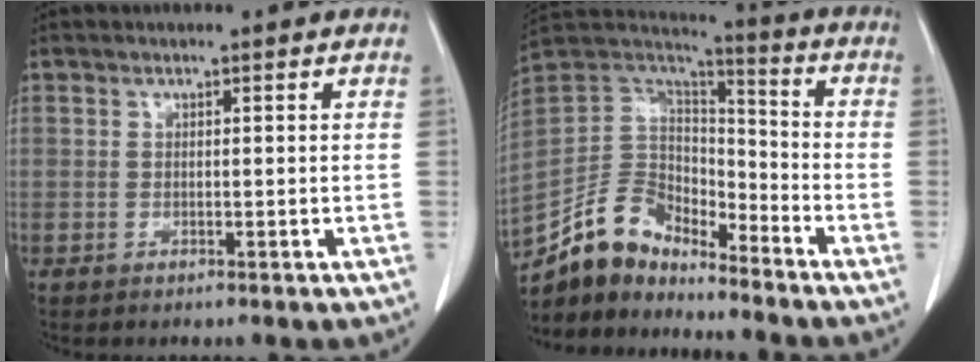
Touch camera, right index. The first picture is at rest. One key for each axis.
{"total": 12.8, "fx": -11.1, "fy": 5.1, "fz": 3.7, "tx": -0.075, "ty": 0.047, "tz": -0.214}